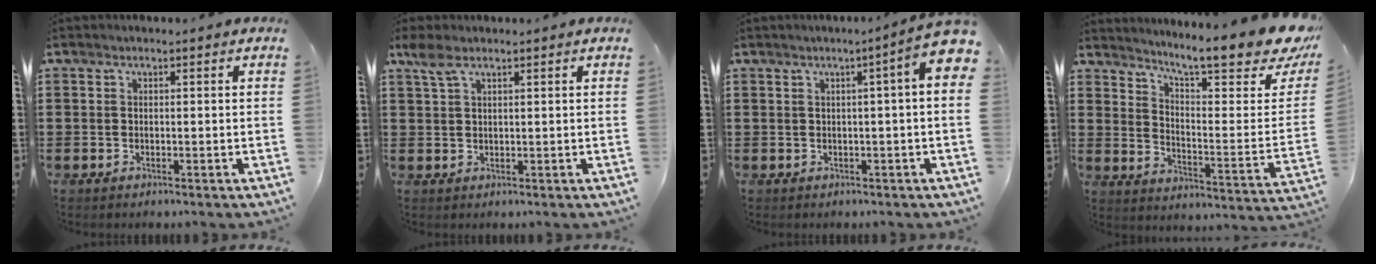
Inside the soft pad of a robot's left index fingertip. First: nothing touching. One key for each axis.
{"total": 2.9, "fx": 1.7, "fy": 1.0, "fz": 2.1, "tx": -0.046, "ty": 0.004, "tz": 0.031}
{"total": 4.0, "fx": 1.0, "fy": 0.0, "fz": 3.8, "tx": -0.065, "ty": -0.009, "tz": 0.014}
{"total": 11.3, "fx": 9.5, "fy": 0.7, "fz": 6.1, "tx": -0.114, "ty": -0.076, "tz": 0.152}